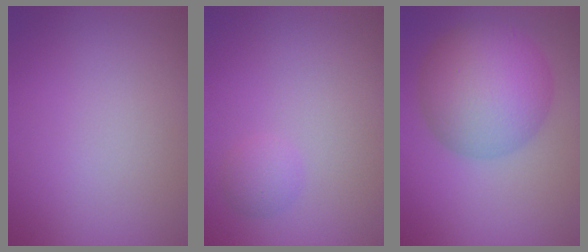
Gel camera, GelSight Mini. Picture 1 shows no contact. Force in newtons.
{"total": 1.3, "press": 1.3, "slide": 0.1}
{"total": 8.6, "press": 8.6, "slide": 0.1}